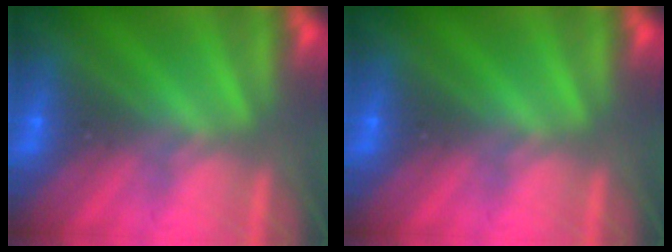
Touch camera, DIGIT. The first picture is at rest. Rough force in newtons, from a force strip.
{"total": 0.0}